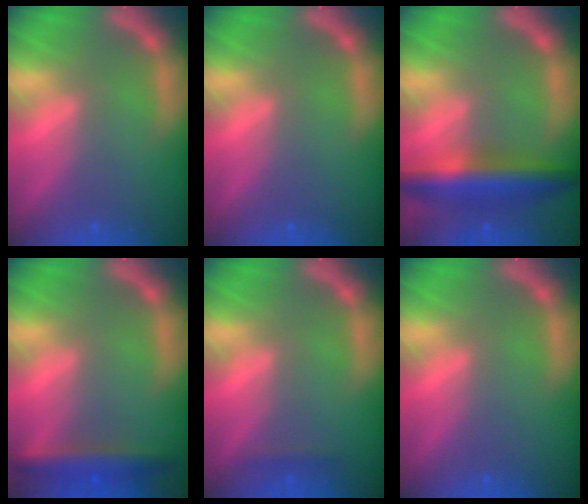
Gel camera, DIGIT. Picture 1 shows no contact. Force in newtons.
{"total": 0.0}
{"total": 7.0}
{"total": 4.0}
{"total": 0.9}
{"total": 0.0}